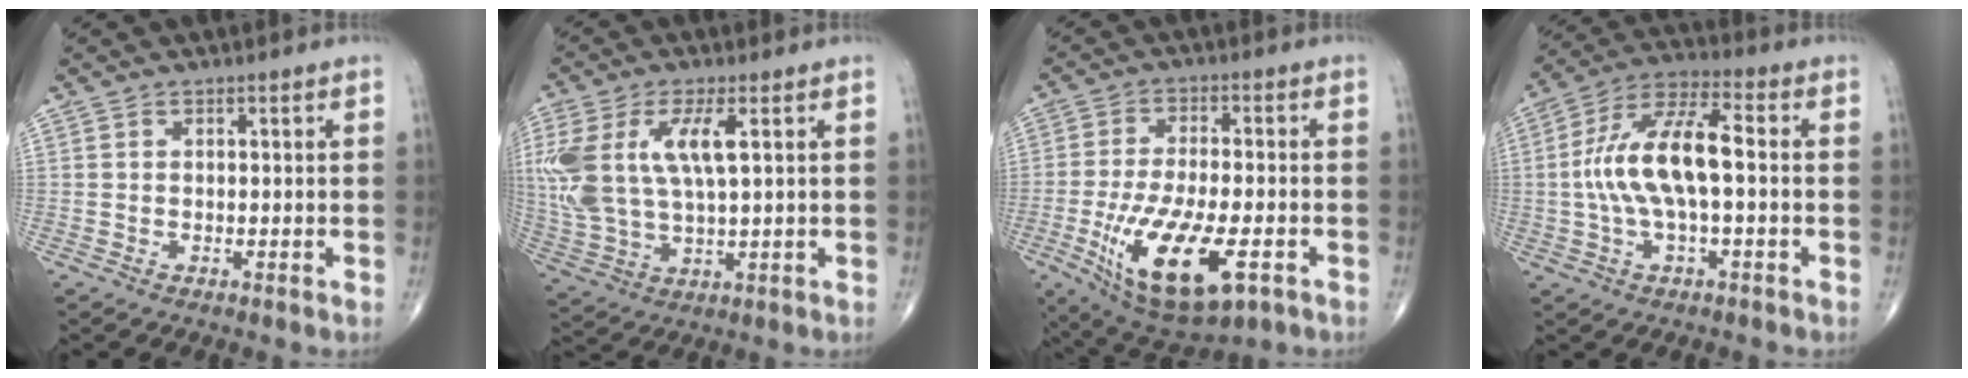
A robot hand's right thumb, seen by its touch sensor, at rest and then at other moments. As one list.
[{"total": 15.4, "force": [3.7, 6.4, 13.5], "torque": [-0.310, -0.002, 0.078]}, {"total": 17.4, "force": [-6.2, 6.6, 14.8], "torque": [-0.277, -0.002, -0.089]}, {"total": 13.6, "force": [-0.4, 5.0, 12.6], "torque": [-0.259, 0.040, -0.013]}]